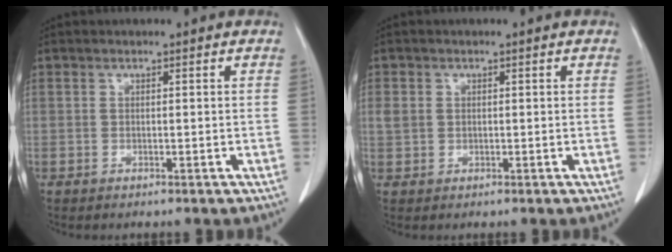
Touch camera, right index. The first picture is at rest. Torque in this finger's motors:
{"motor_torque": [0.34, 0.02, 0.13, 0.03]}